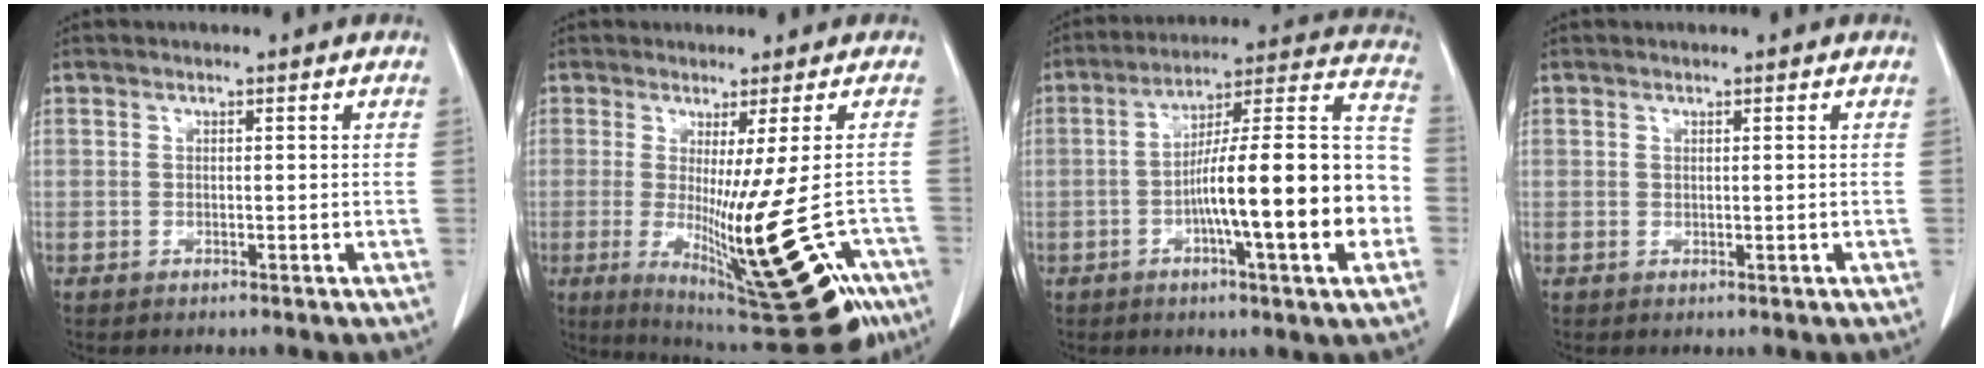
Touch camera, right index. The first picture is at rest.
{"total": 19.8, "force": [-7.6, 2.3, 18.1], "torque": [-0.226, -0.057, -0.104]}
{"total": 20.3, "force": [-4.6, 1.6, 19.7], "torque": [-0.266, 0.023, -0.070]}
{"total": 0.0}